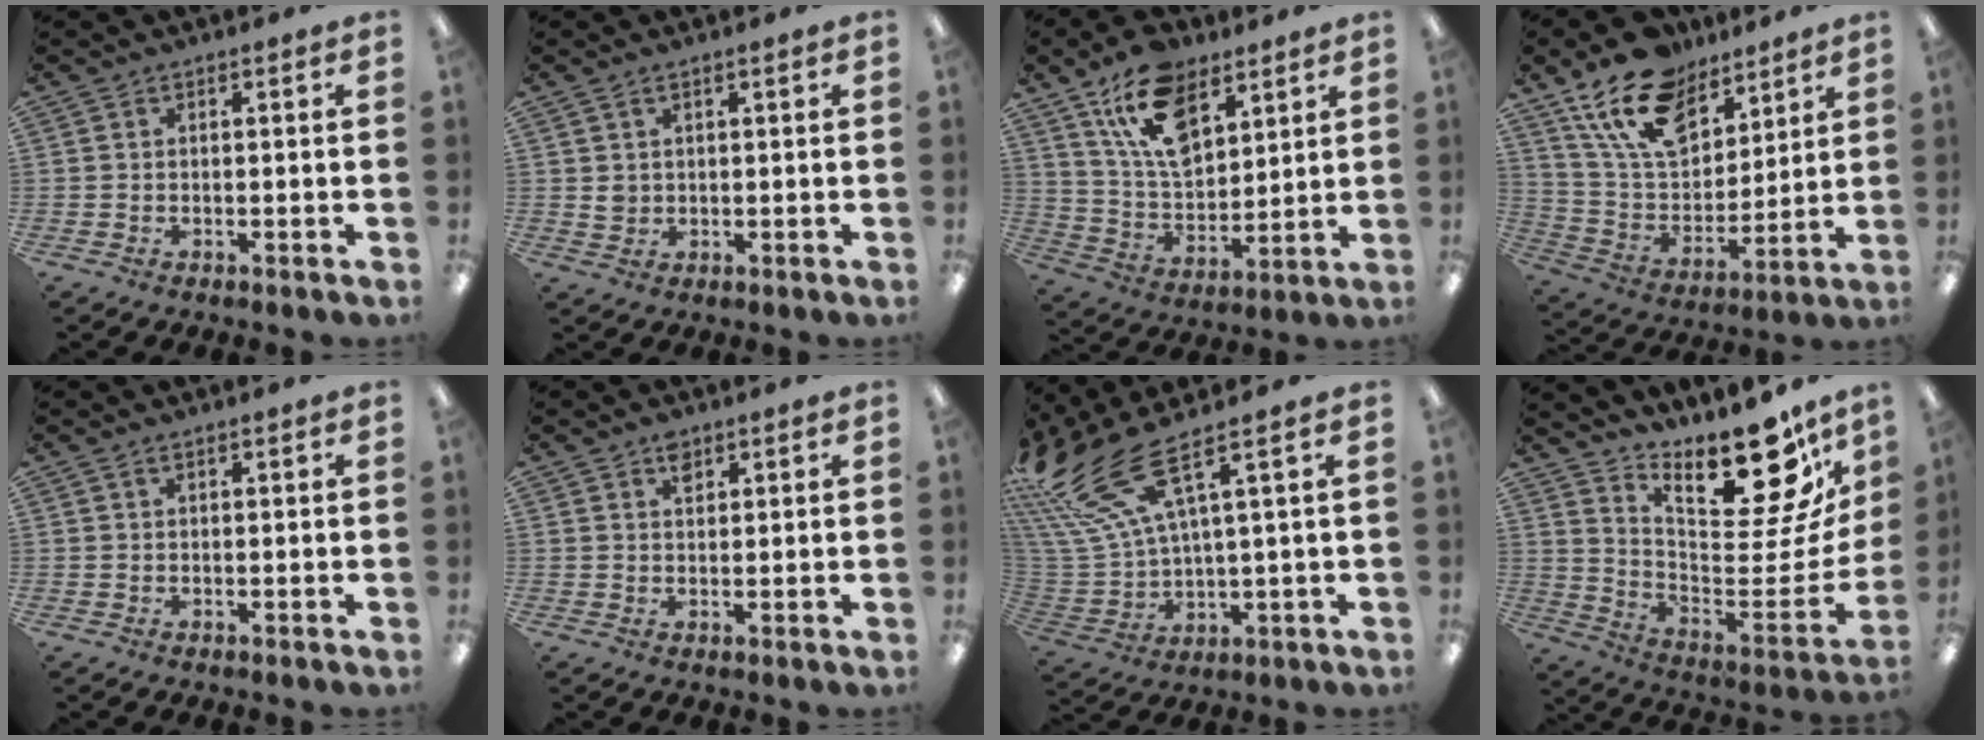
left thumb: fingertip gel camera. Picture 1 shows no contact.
{"total": 2.6, "force": [1.2, 2.0, 1.0], "torque": [-0.015, 0.001, 0.020]}
{"total": 16.0, "force": [9.8, 8.8, 9.1], "torque": [-0.168, -0.031, 0.183]}
{"total": 18.4, "force": [12.6, 10.2, 8.7], "torque": [-0.174, -0.059, 0.233]}
{"total": 0.8, "force": [0.5, 0.3, 0.6], "torque": [-0.013, 0.001, 0.009]}
{"total": 2.6, "force": [1.7, 1.5, 1.2], "torque": [-0.011, -0.006, 0.027]}
{"total": 18.1, "force": [10.2, 6.7, 13.4], "torque": [-0.296, -0.057, 0.179]}
{"total": 21.2, "force": [16.2, 7.1, 11.7], "torque": [-0.137, -0.141, 0.267]}